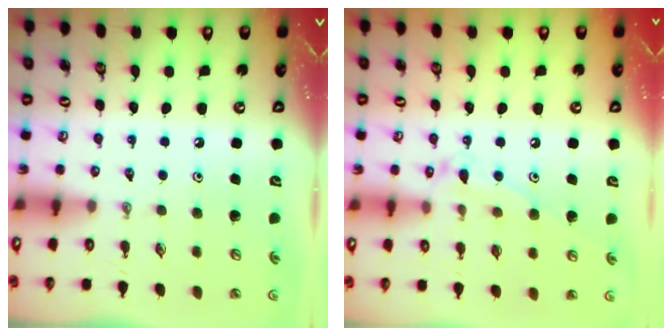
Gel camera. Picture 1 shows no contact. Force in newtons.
{"total": 10.5, "press": 10.5, "slide": 0.6}